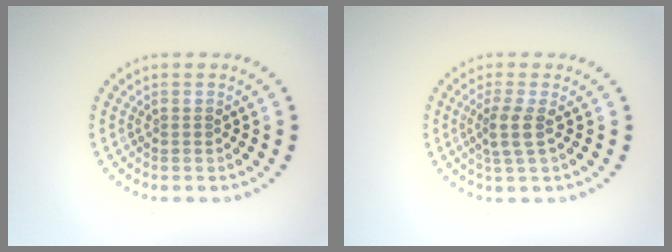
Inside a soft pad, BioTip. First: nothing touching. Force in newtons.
{"total": 2.2, "press": 1.7, "slide": 1.3}